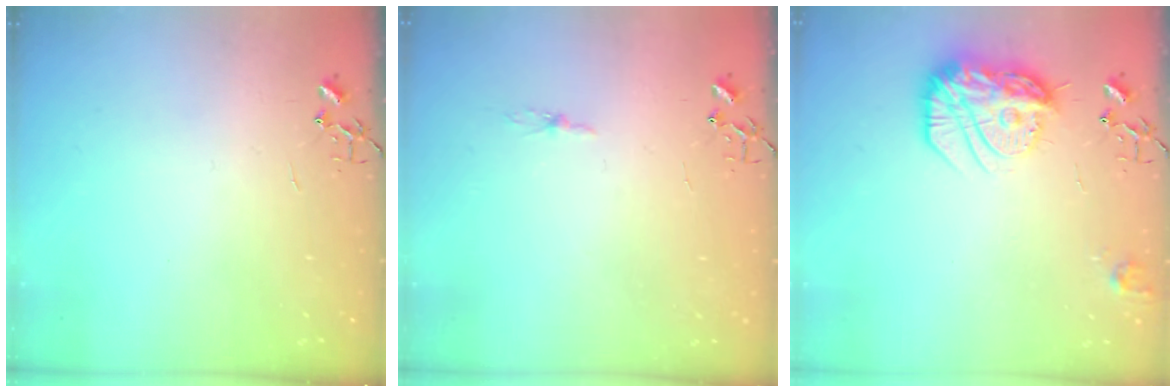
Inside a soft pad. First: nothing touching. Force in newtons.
{"total": 2.2, "press": 2.2, "slide": 0.3}
{"total": 17.6, "press": 17.6, "slide": 1.5}